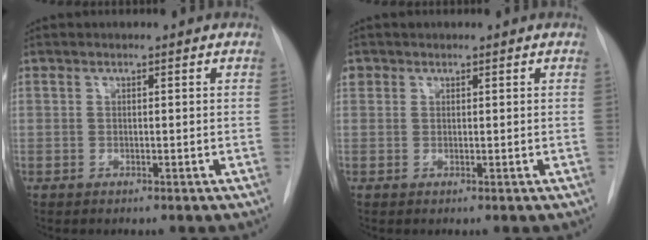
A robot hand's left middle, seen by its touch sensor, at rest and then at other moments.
{"total": 1.2, "force": [0.6, 1.0, 0.1], "torque": [0.009, 0.008, 0.009]}